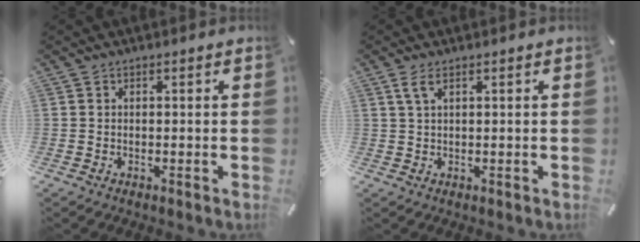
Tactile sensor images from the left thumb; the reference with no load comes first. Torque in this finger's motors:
{"motor_torque": [0.58, 0.63, 0.31, -0.35, 0.11]}